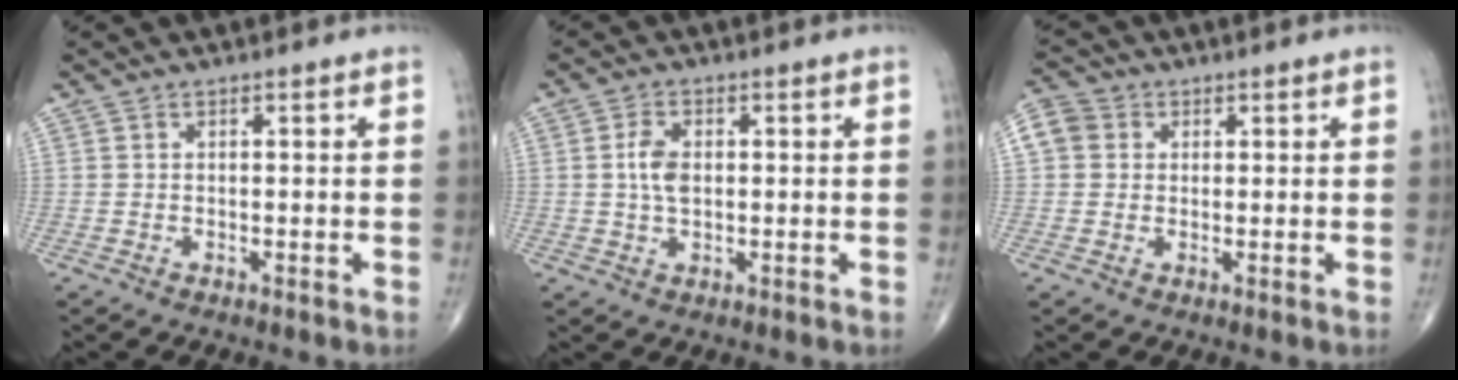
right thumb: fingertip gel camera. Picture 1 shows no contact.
{"total": 4.4, "force": [0.3, 2.6, 3.5], "torque": [-0.069, 0.002, 0.004]}
{"total": 5.6, "force": [1.1, 5.0, 2.2], "torque": [-0.034, 0.013, 0.016]}